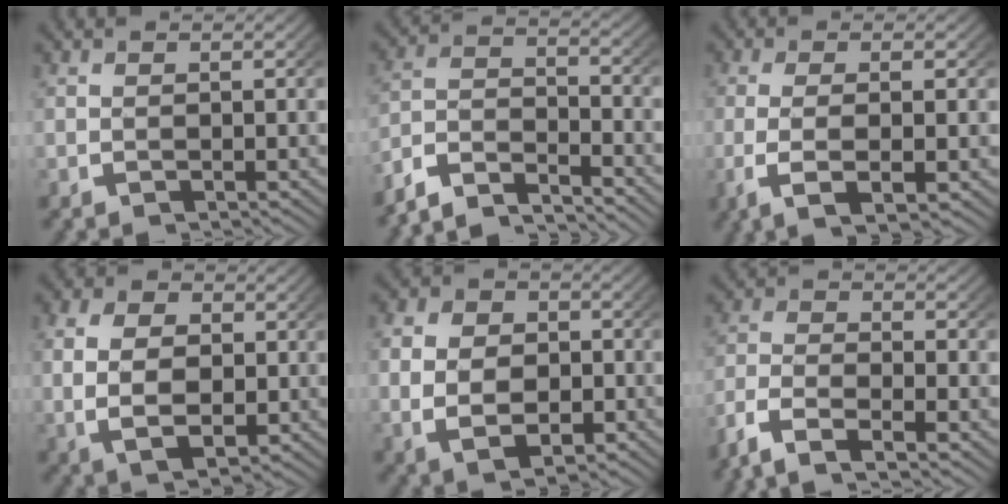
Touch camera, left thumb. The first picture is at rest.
{"total": 7.4, "force": [-5.4, 3.5, 3.6], "torque": [-0.065, -0.016, -0.095]}
{"total": 5.2, "force": [-1.1, 1.7, 4.8], "torque": [-0.103, -0.012, -0.010]}
{"total": 7.1, "force": [-0.3, 4.9, 5.2], "torque": [-0.096, -0.022, 0.009]}
{"total": 6.6, "force": [-0.8, 4.9, 4.4], "torque": [-0.082, -0.022, -0.004]}
{"total": 6.4, "force": [-3.9, 3.0, 4.1], "torque": [-0.098, -0.014, -0.065]}